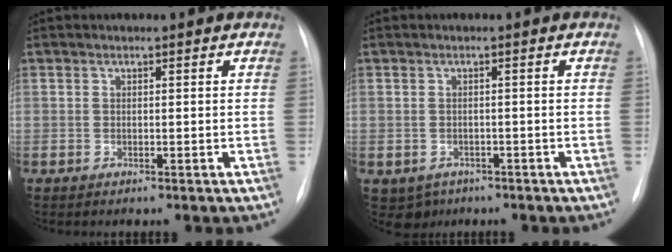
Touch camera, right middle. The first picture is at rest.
{"total": 3.5, "force": [-1.9, 2.9, 0.6], "torque": [-0.007, 0.003, -0.022]}